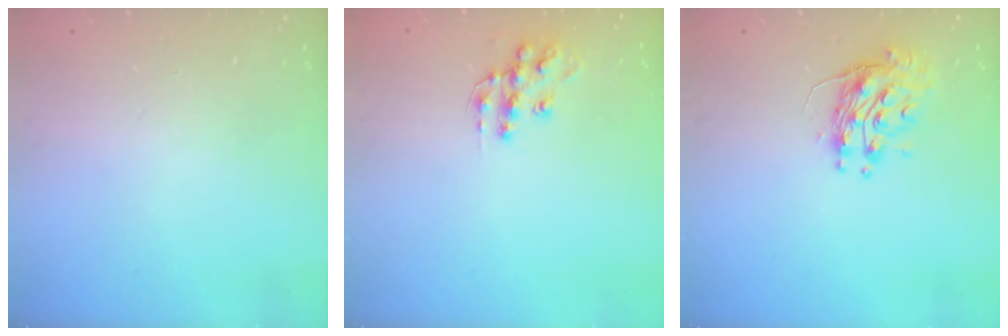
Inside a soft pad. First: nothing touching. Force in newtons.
{"total": 10.6, "press": 10.6, "slide": 0.6}
{"total": 10.9, "press": 10.8, "slide": 0.8}